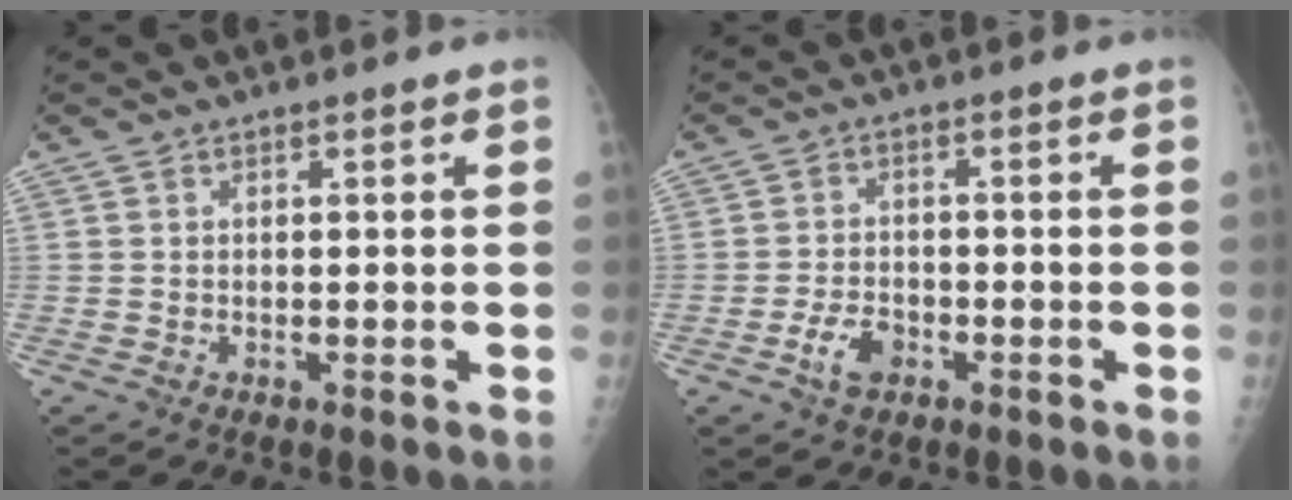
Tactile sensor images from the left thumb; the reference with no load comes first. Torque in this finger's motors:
{"motor_torque": [0.02, 0.04, 0.34, 0.23, 0.01]}